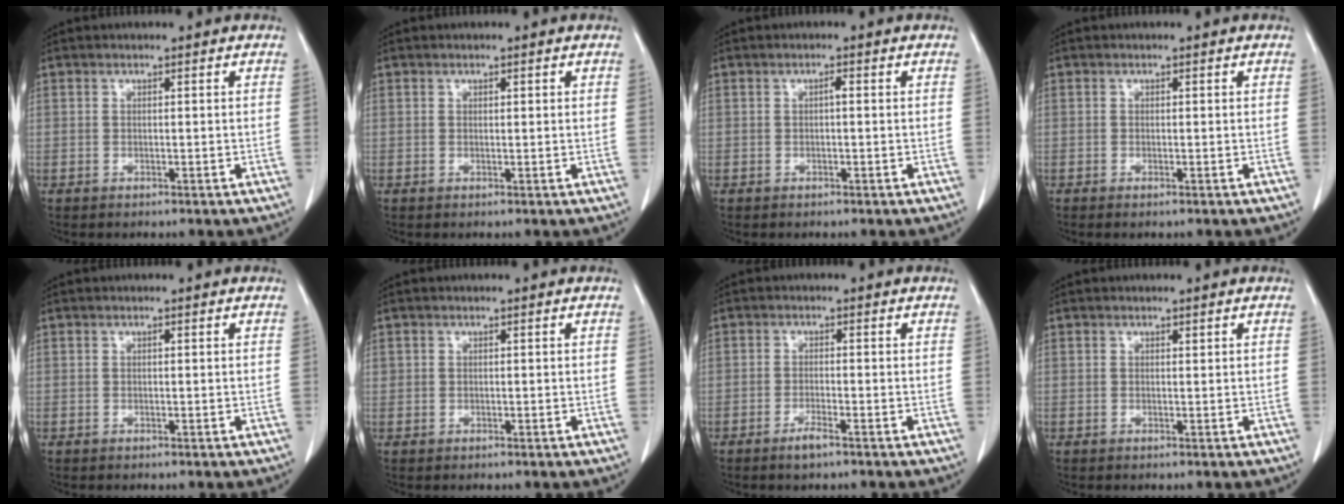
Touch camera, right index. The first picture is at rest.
{"total": 0.5, "force": [0.3, 0.2, 0.4], "torque": [-0.007, -0.001, 0.003]}
{"total": 0.8, "force": [0.0, 0.2, 0.8], "torque": [-0.014, 0.002, 0.000]}
{"total": 0.5, "force": [-0.3, 0.0, 0.4], "torque": [-0.008, -0.002, -0.006]}
{"total": 0.0}
{"total": 0.6, "force": [0.2, 0.5, 0.1], "torque": [0.009, 0.003, 0.000]}
{"total": 2.4, "force": [-1.7, 0.2, 1.7], "torque": [-0.036, -0.002, -0.032]}
{"total": 0.0}